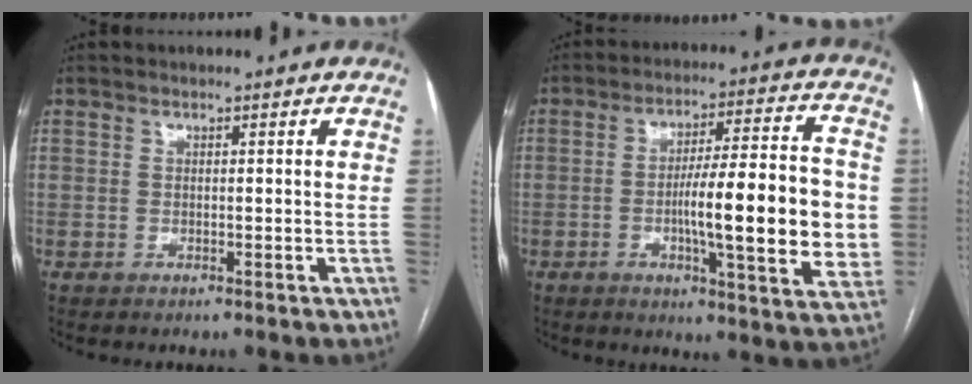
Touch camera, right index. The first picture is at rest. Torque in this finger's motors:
{"motor_torque": [2.14, 0.00, 0.43, 0.10]}